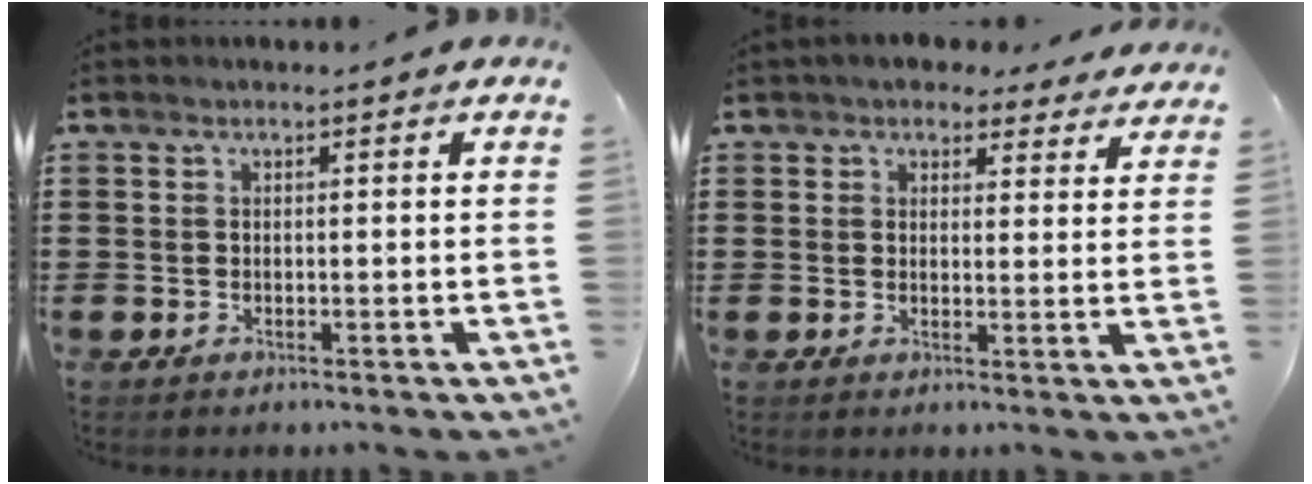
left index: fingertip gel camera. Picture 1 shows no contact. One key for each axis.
{"total": 3.4, "fx": 3.1, "fy": 1.2, "fz": 0.8, "tx": -0.018, "ty": -0.007, "tz": 0.056}